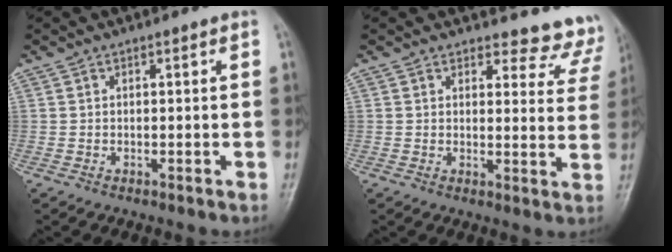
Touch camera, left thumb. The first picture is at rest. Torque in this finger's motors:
{"motor_torque": [0.32, 0.04, -0.09, -0.25, 0.00]}